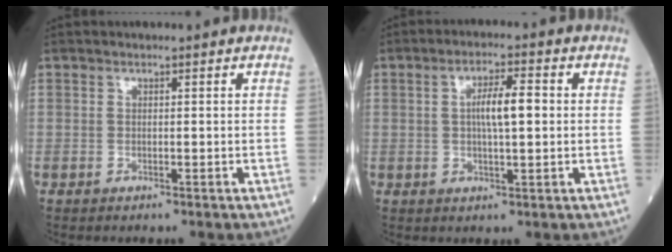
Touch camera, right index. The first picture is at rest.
{"total": 5.4, "force": [0.5, 1.0, 5.3], "torque": [-0.095, 0.008, 0.007]}